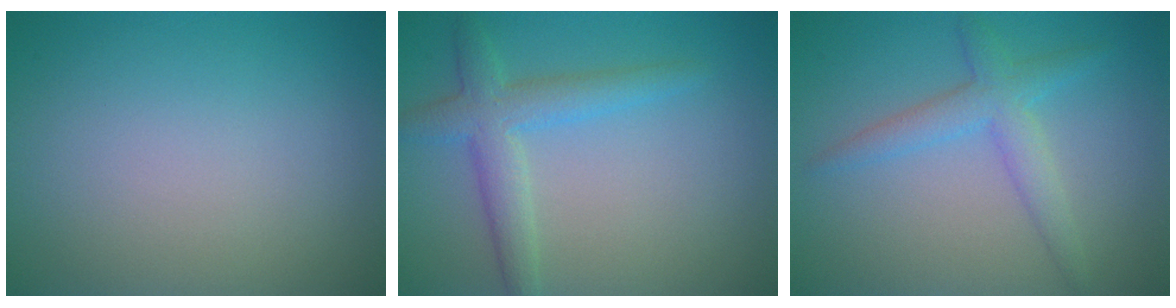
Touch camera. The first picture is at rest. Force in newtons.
{"total": 3.6, "press": 3.6, "slide": 0.1}
{"total": 3.0, "press": 3.0, "slide": 0.0}